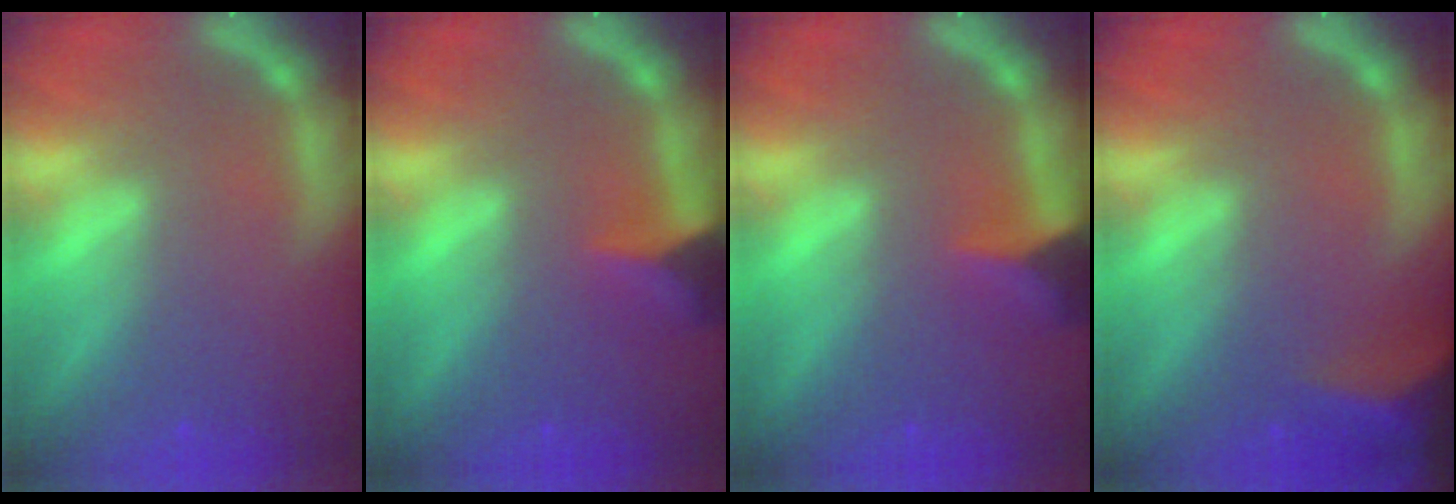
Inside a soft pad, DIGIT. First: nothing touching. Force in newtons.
{"total": 4.0}
{"total": 4.0}
{"total": 8.0}